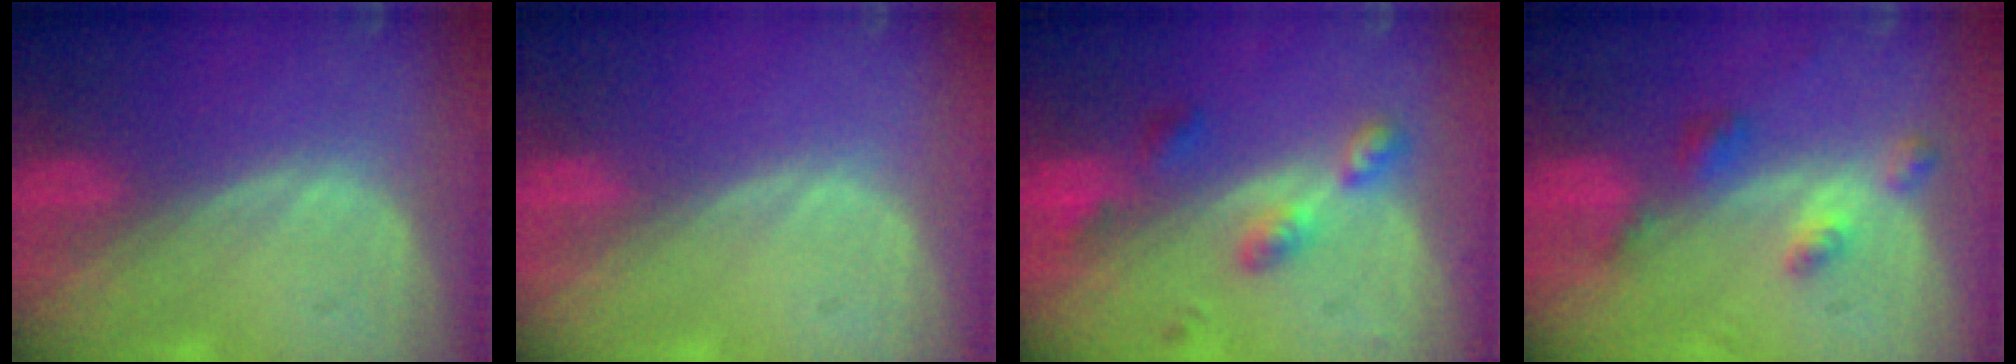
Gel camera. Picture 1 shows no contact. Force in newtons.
{"total": 0.0}
{"total": 4.6, "press": 4.6, "slide": 0.6}
{"total": 4.3, "press": 4.0, "slide": 1.7}